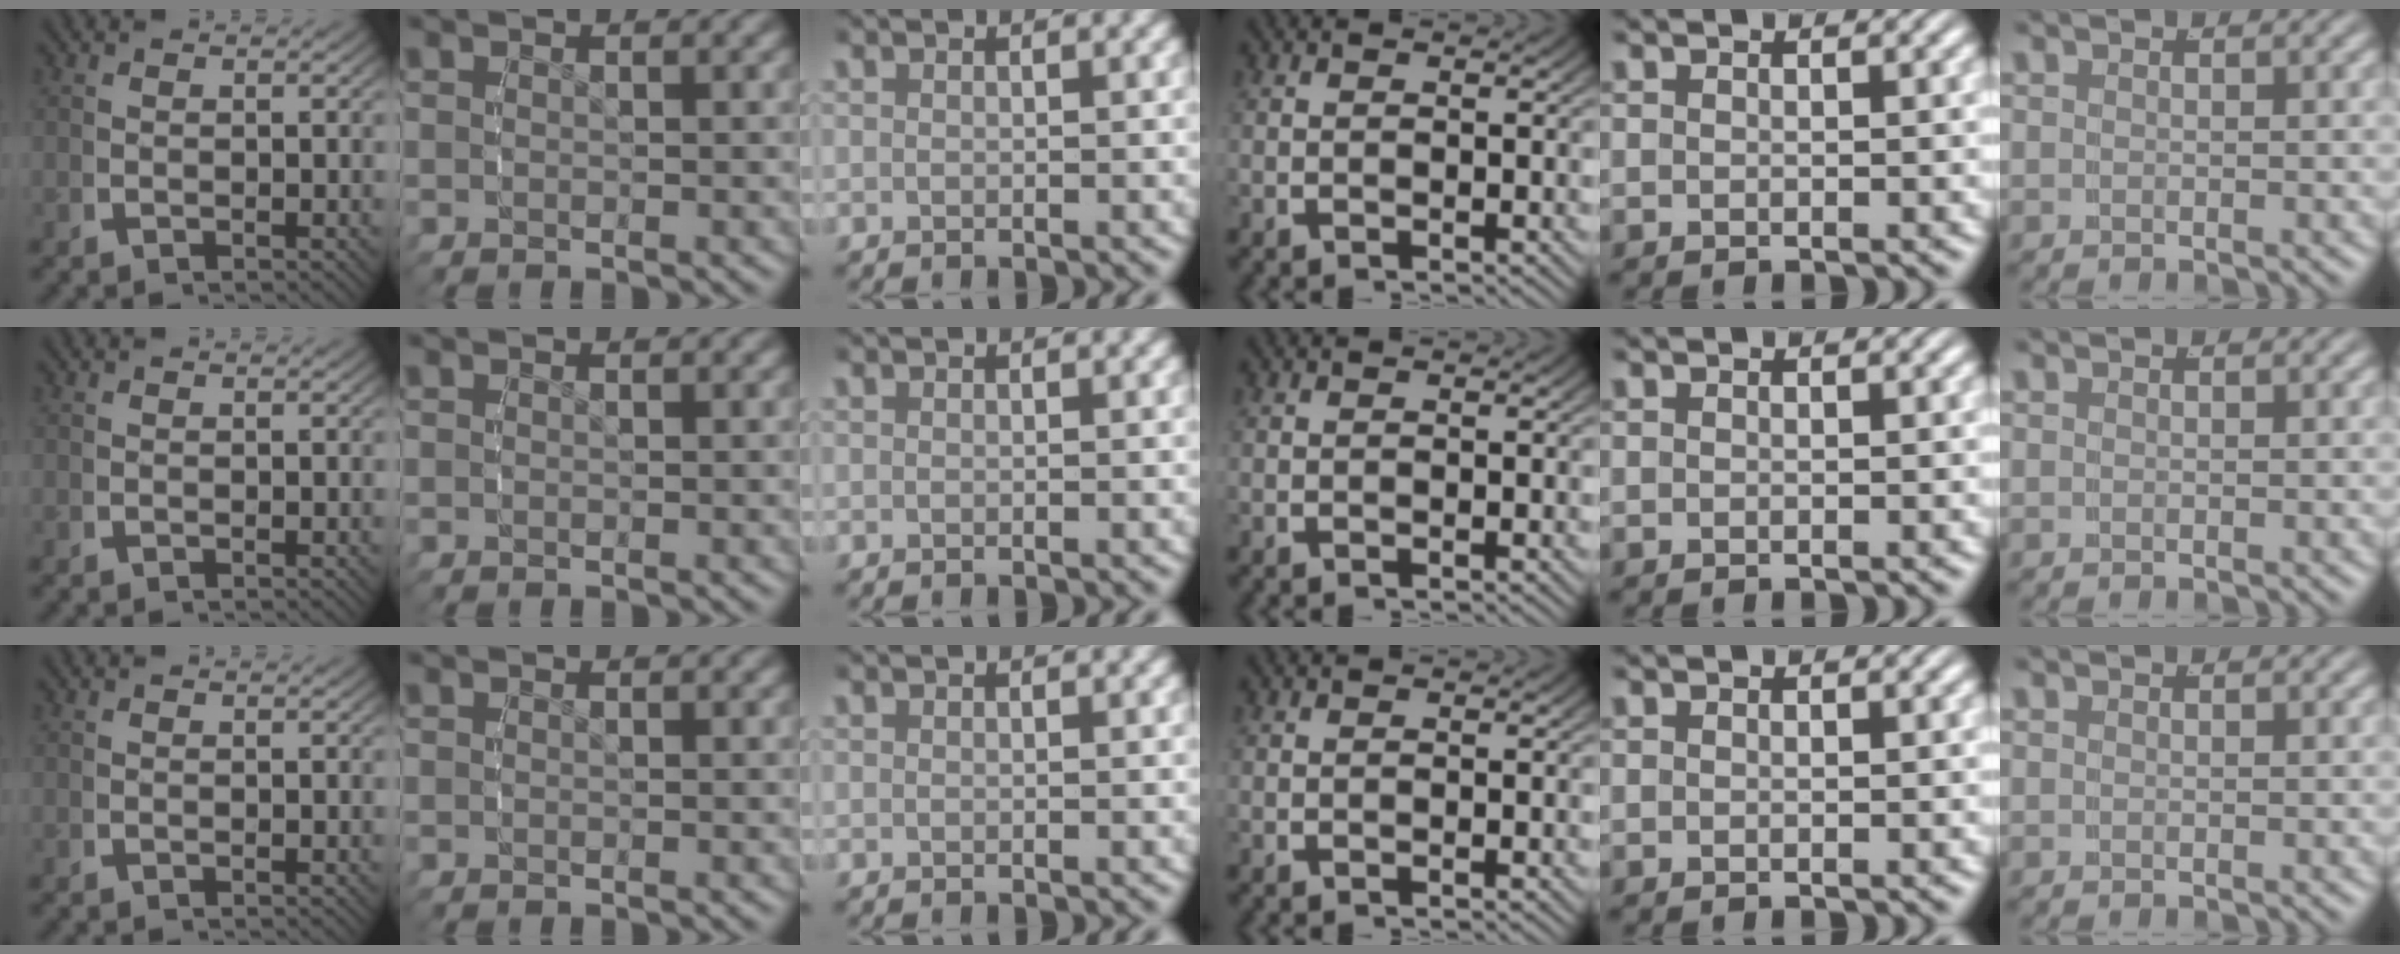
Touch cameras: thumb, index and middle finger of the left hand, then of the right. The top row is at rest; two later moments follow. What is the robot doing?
{"motion": "reach", "object": "jewelry box"}